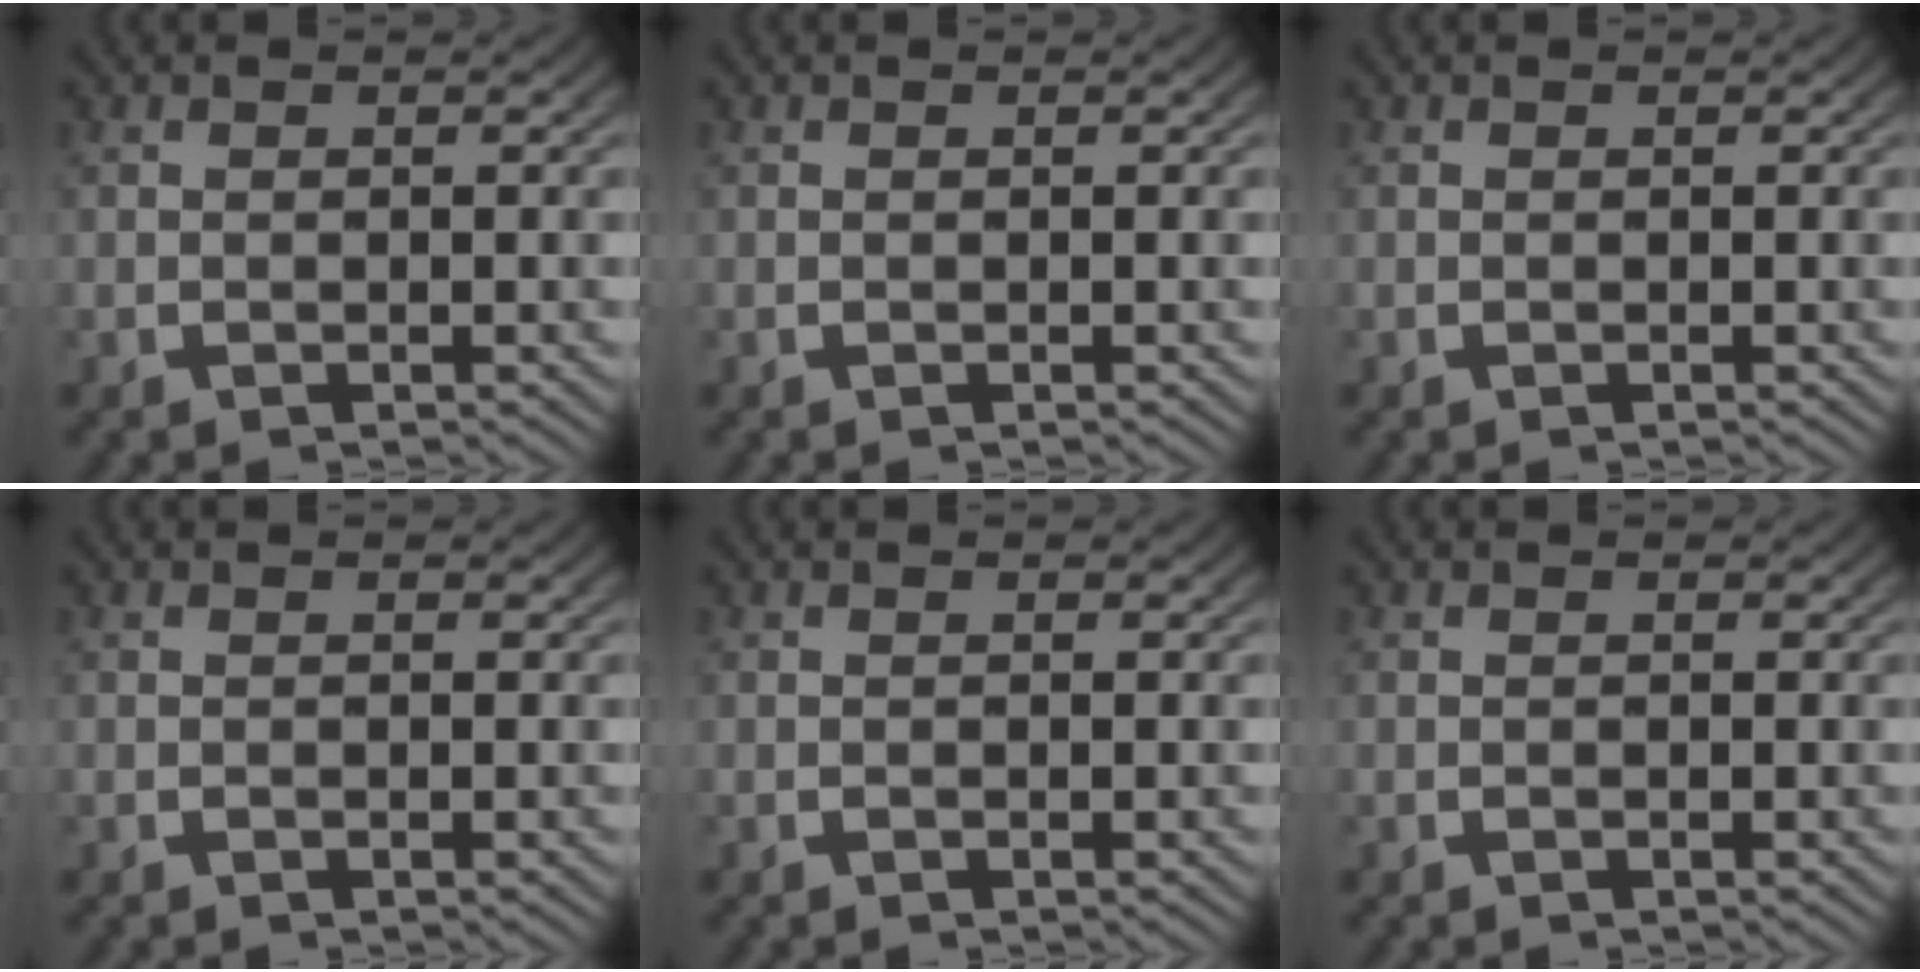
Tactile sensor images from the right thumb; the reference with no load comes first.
{"total": 0.0}
{"total": 0.0}
{"total": 0.0}
{"total": 0.0}
{"total": 0.0}